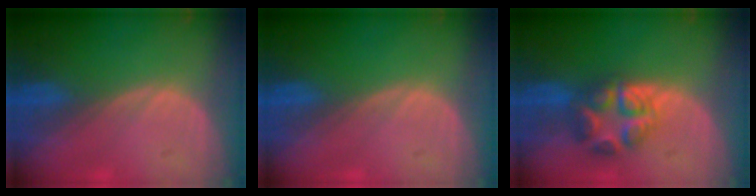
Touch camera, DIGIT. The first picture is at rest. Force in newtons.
{"total": 0.0}
{"total": 6.1, "press": 6.1, "slide": 0.1}